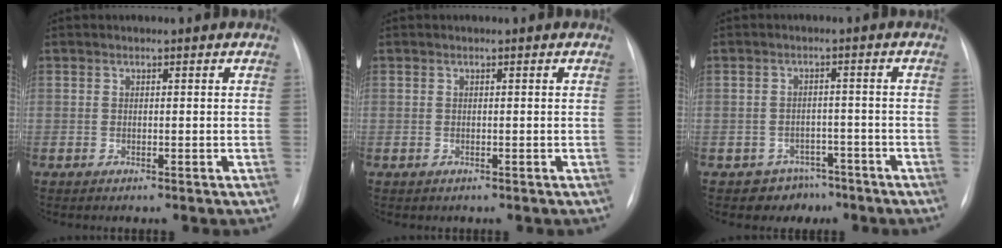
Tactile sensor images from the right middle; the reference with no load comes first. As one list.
[{"total": 0.0}, {"total": 4.8, "force": [-3.4, 3.3, -0.1], "torque": [0.009, 0.015, -0.046]}]